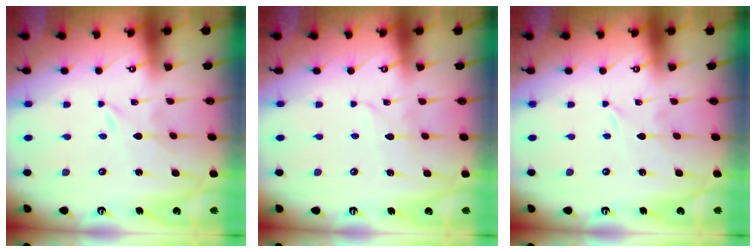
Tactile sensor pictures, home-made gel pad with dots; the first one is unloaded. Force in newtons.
{"total": 2.7, "press": 2.7, "slide": 0.3}
{"total": 0.0}